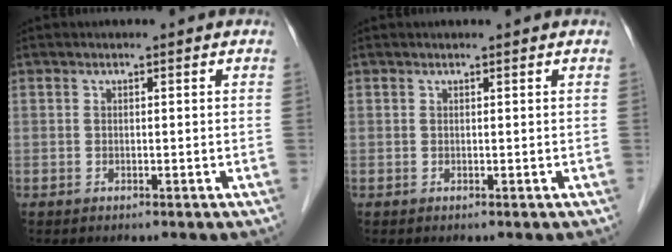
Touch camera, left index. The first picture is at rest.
{"total": 1.1, "force": [1.0, 0.0, 0.4], "torque": [-0.008, 0.010, 0.016]}